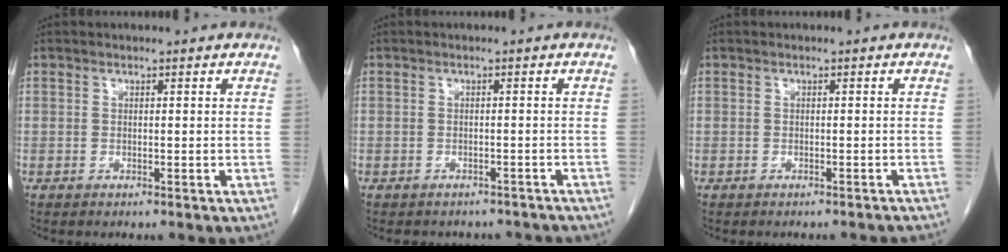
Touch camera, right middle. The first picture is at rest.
{"total": 7.4, "force": [-6.6, 3.0, 1.6], "torque": [-0.021, 0.006, -0.065]}
{"total": 4.0, "force": [-3.9, 0.4, 1.1], "torque": [-0.018, -0.012, -0.040]}